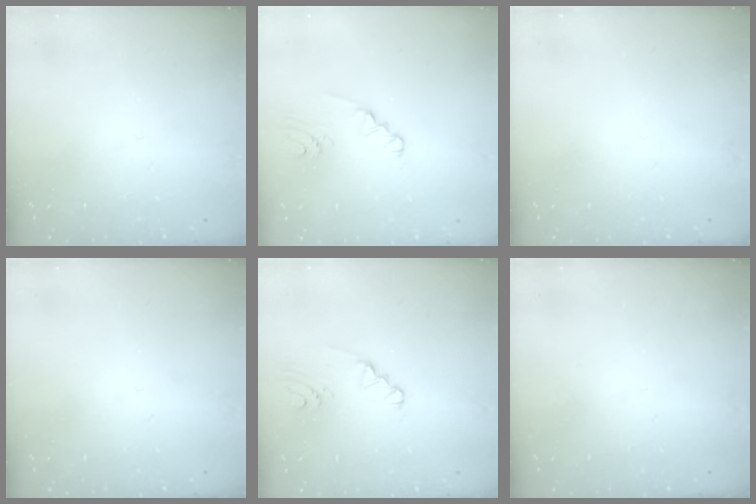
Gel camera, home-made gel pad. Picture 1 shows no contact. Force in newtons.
{"total": 1.2, "press": 1.2, "slide": 0.1}
{"total": 0.0}
{"total": 0.0}
{"total": 1.2, "press": 1.2, "slide": 0.1}
{"total": 0.0}